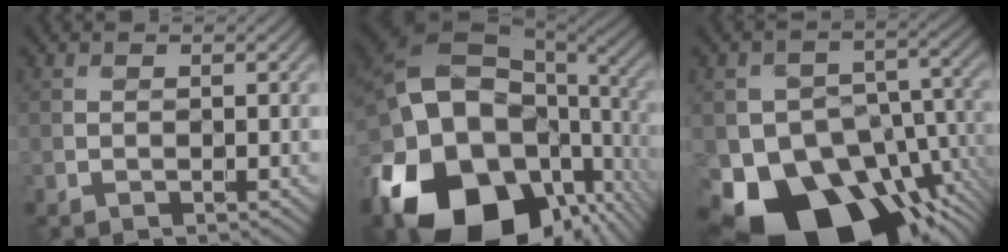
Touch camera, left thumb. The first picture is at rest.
{"total": 22.6, "force": [-6.6, 16.0, 14.5], "torque": [-0.312, -0.041, -0.087]}
{"total": 19.0, "force": [-10.6, 12.2, 9.9], "torque": [-0.172, -0.040, -0.149]}